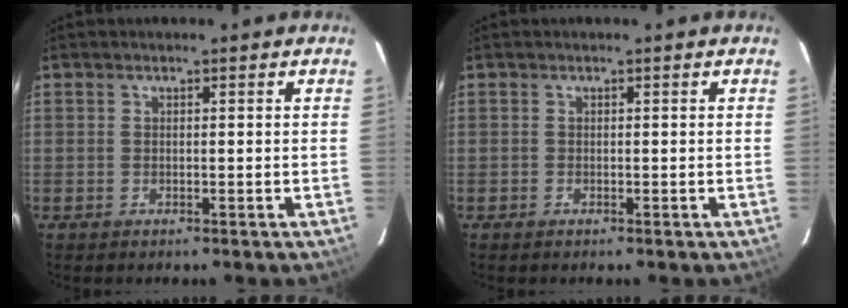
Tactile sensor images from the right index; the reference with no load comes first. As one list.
[{"total": 0.0}]